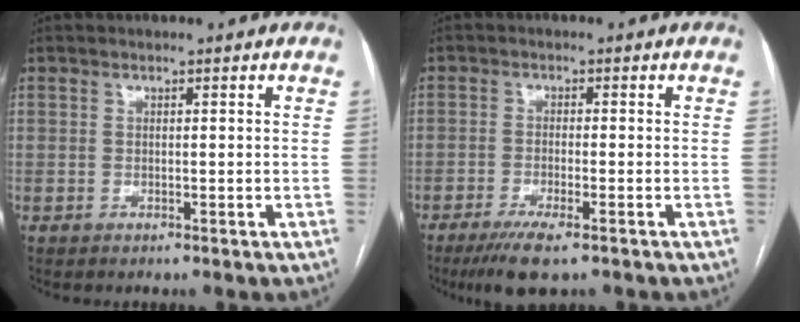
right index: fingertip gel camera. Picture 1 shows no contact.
{"total": 6.0, "force": [-4.0, 0.8, 4.4], "torque": [-0.078, -0.016, -0.067]}